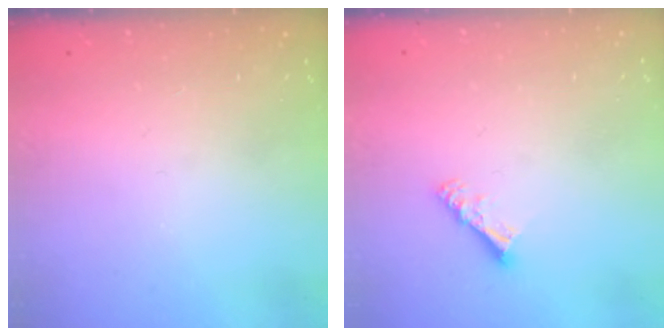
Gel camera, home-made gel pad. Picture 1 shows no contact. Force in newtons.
{"total": 6.1, "press": 6.1, "slide": 0.5}